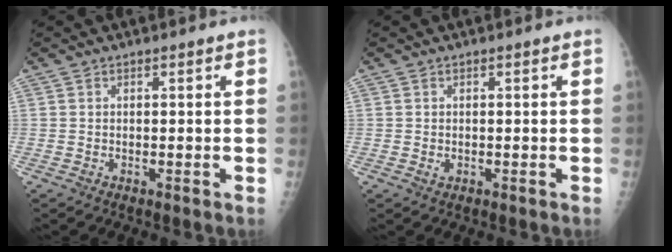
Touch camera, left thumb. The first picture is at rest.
{"total": 0.7, "force": [-0.2, 0.6, 0.4], "torque": [-0.002, 0.000, 0.000]}